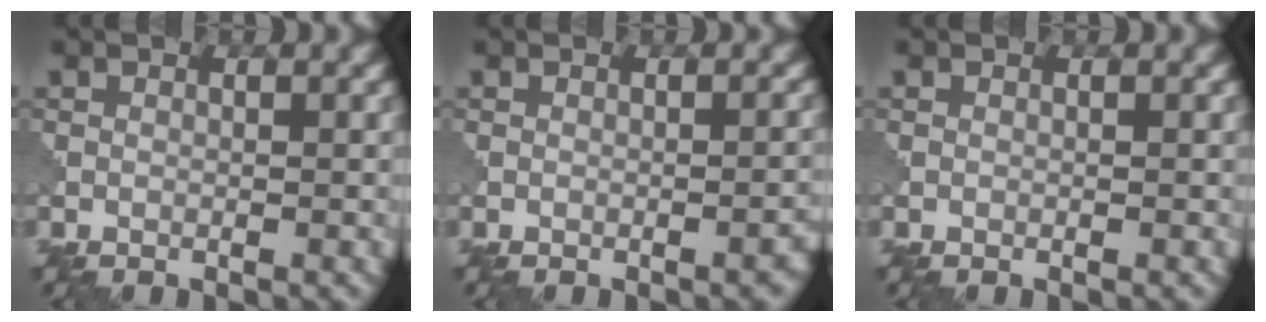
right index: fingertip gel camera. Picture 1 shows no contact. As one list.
[{"total": 1.4, "force": [-0.6, 0.4, 1.2], "torque": [-0.010, 0.004, -0.010]}, {"total": 0.0}]